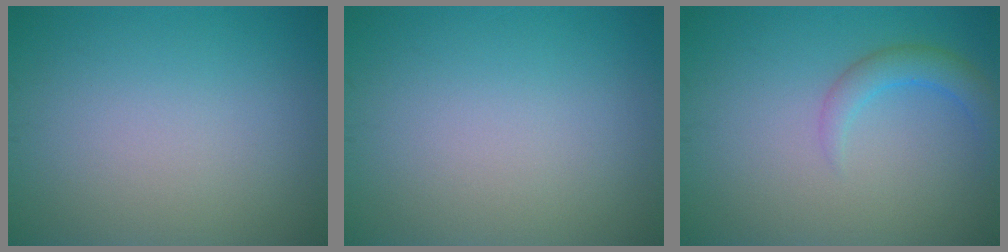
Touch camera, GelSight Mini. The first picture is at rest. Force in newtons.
{"total": 0.0}
{"total": 2.4, "press": 2.4, "slide": 0.3}